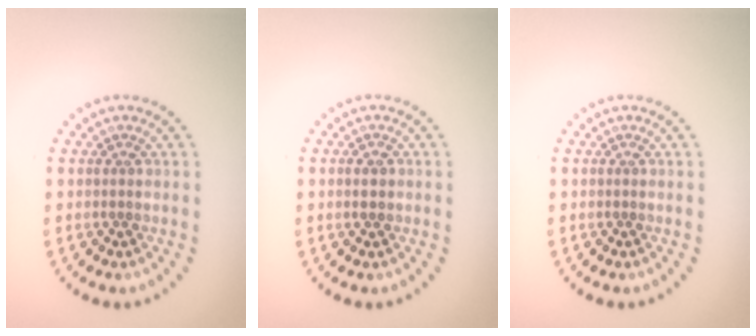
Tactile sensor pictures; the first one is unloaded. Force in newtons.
{"total": 1.2, "press": 1.1, "slide": 0.3}
{"total": 0.0}